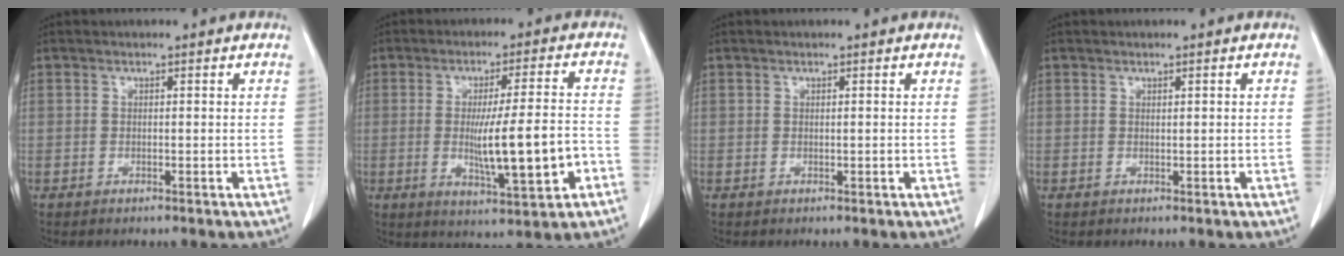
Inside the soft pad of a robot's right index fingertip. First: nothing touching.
{"total": 11.9, "force": [-2.7, 0.9, 11.5], "torque": [-0.184, -0.006, -0.036]}
{"total": 0.0}
{"total": 0.0}